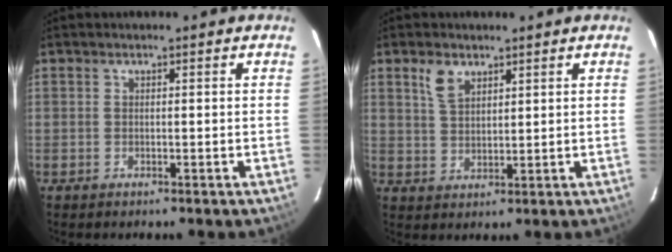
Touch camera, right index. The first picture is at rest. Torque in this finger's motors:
{"motor_torque": [0.05, 0.04, 0.07, 0.04]}